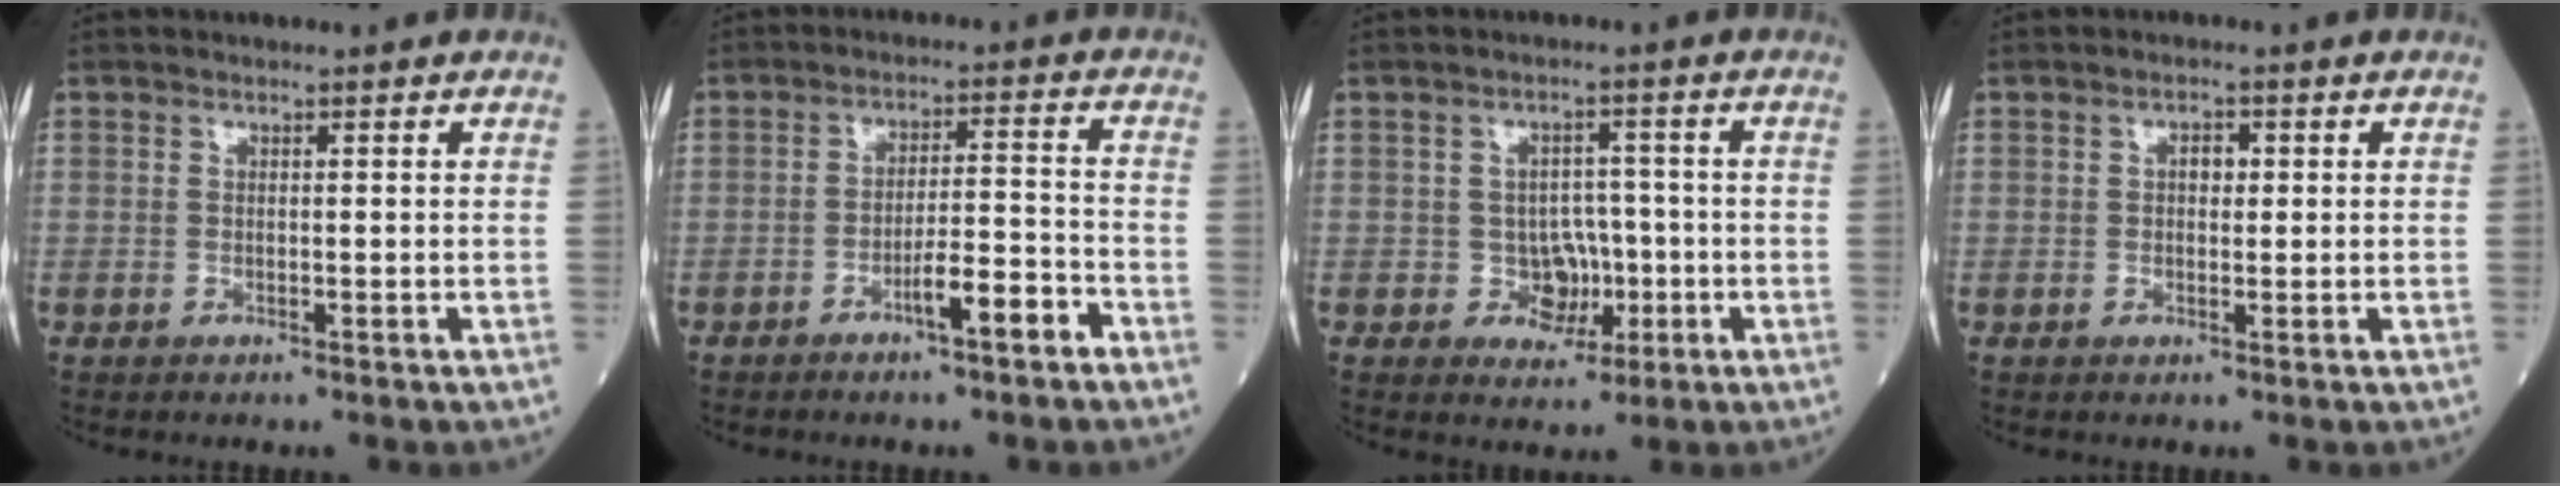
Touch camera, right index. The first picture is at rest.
{"total": 5.7, "force": [-3.5, 0.5, 4.5], "torque": [-0.068, 0.008, -0.058]}
{"total": 4.4, "force": [-1.1, 3.8, 1.9], "torque": [-0.018, 0.010, -0.012]}
{"total": 1.7, "force": [0.3, 1.0, 1.4], "torque": [-0.021, 0.006, 0.003]}